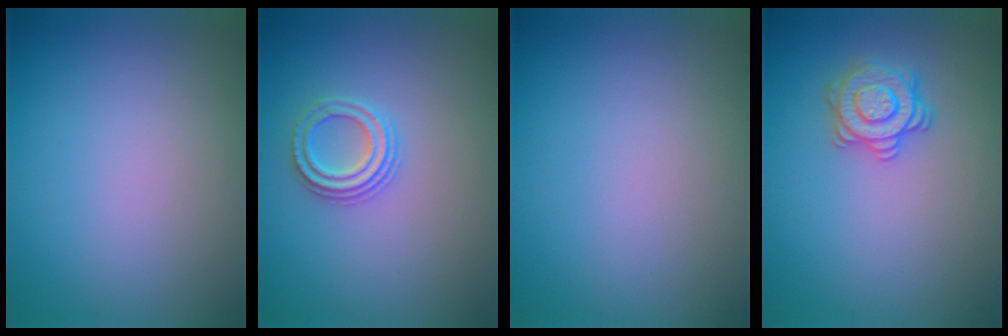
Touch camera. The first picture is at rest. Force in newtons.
{"total": 2.4, "press": 2.2, "slide": 0.8}
{"total": 0.0}
{"total": 2.9, "press": 2.9, "slide": 0.1}